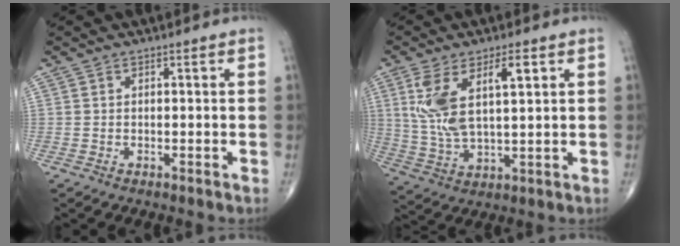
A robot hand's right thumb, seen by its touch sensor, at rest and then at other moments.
{"total": 12.1, "force": [4.0, 4.7, 10.4], "torque": [-0.207, -0.008, 0.085]}